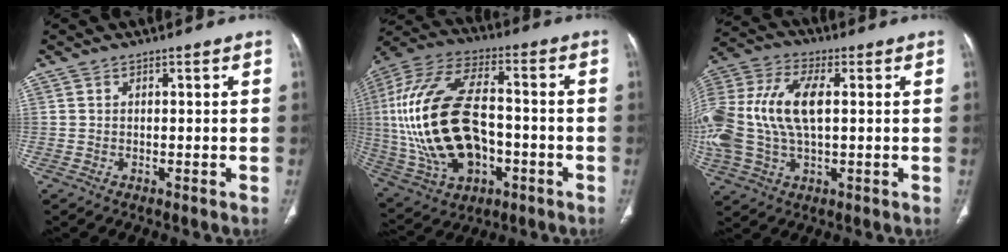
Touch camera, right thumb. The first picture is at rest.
{"total": 25.9, "force": [-2.6, 14.9, 21.0], "torque": [-0.440, 0.014, -0.029]}
{"total": 19.6, "force": [1.5, 10.4, 16.5], "torque": [-0.388, 0.016, 0.026]}